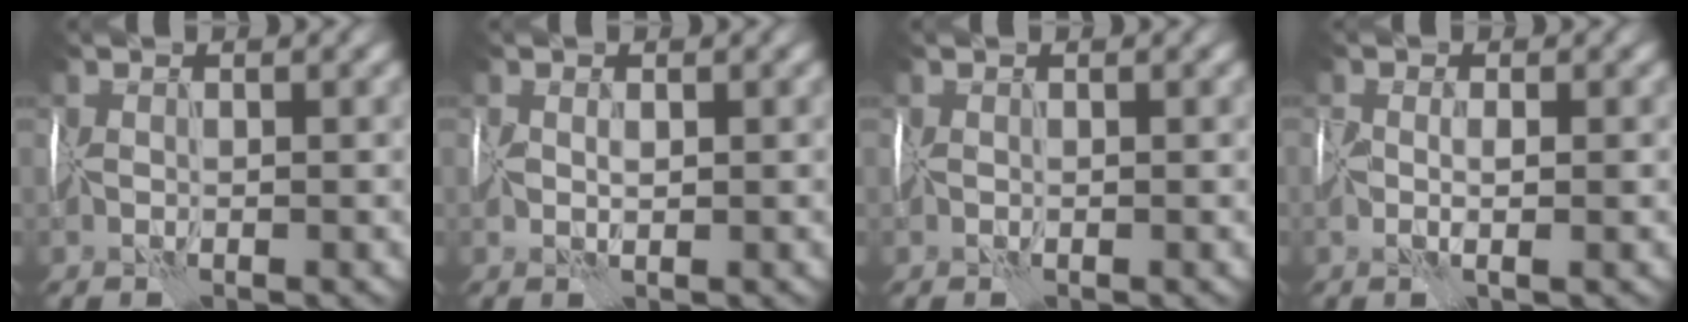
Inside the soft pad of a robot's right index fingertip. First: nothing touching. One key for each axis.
{"total": 1.2, "fx": 0.2, "fy": 0.8, "fz": 0.9, "tx": -0.017, "ty": 0.001, "tz": 0.005}
{"total": 0.0}
{"total": 1.7, "fx": -0.1, "fy": 0.6, "fz": 1.6, "tx": -0.029, "ty": -0.004, "tz": -0.001}